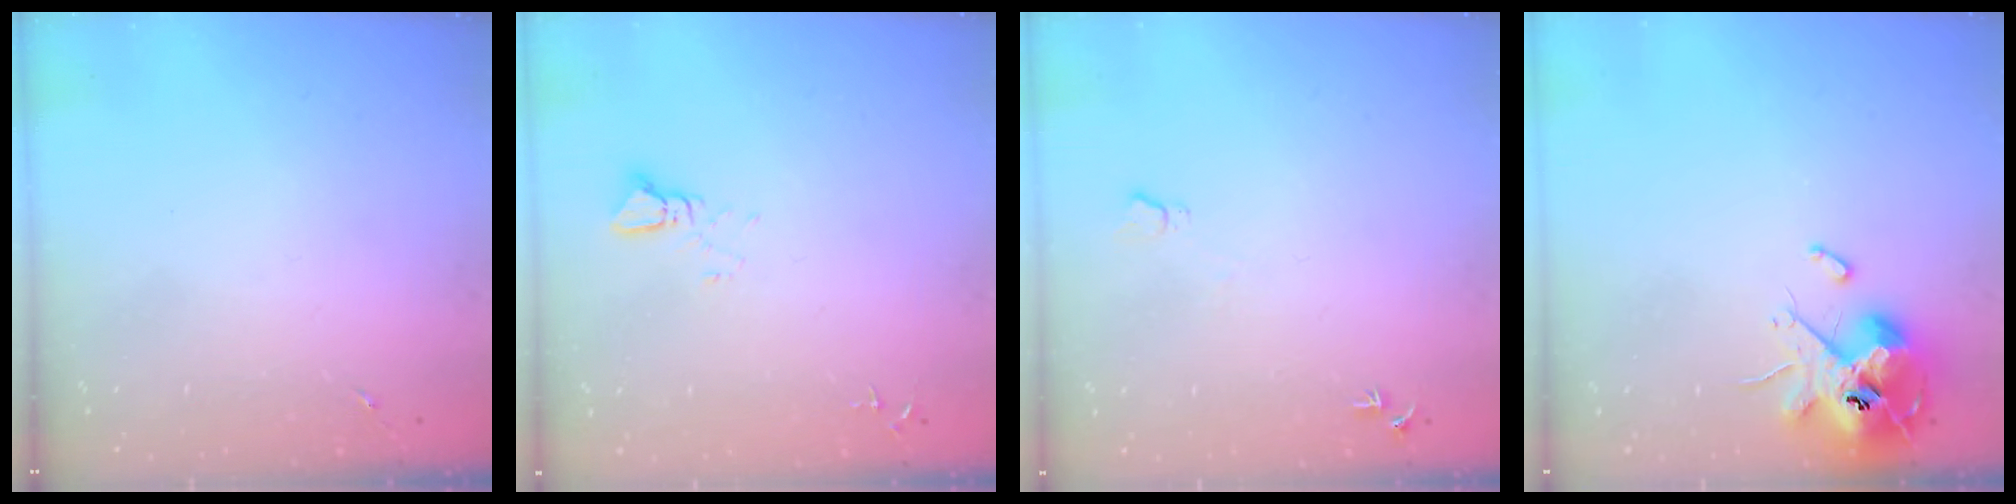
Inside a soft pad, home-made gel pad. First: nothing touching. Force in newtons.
{"total": 2.4, "press": 2.4, "slide": 0.1}
{"total": 5.8, "press": 5.8, "slide": 0.7}
{"total": 13.1, "press": 12.9, "slide": 2.1}